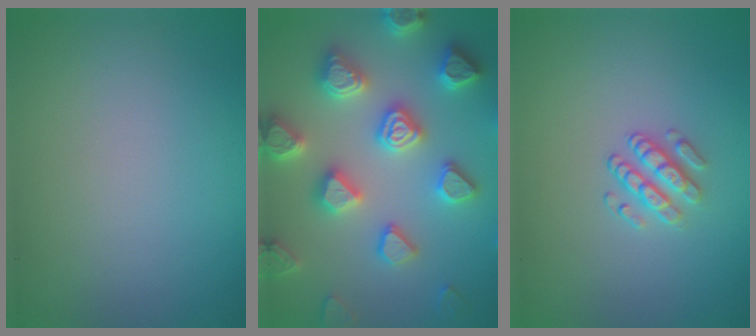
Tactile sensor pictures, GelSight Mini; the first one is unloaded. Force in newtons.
{"total": 7.3, "press": 7.1, "slide": 1.7}
{"total": 2.0, "press": 1.6, "slide": 1.3}